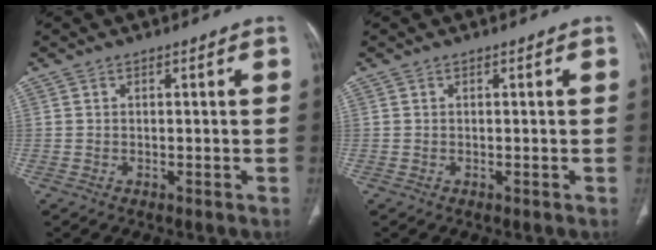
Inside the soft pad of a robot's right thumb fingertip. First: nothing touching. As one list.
[{"total": 0.0}]